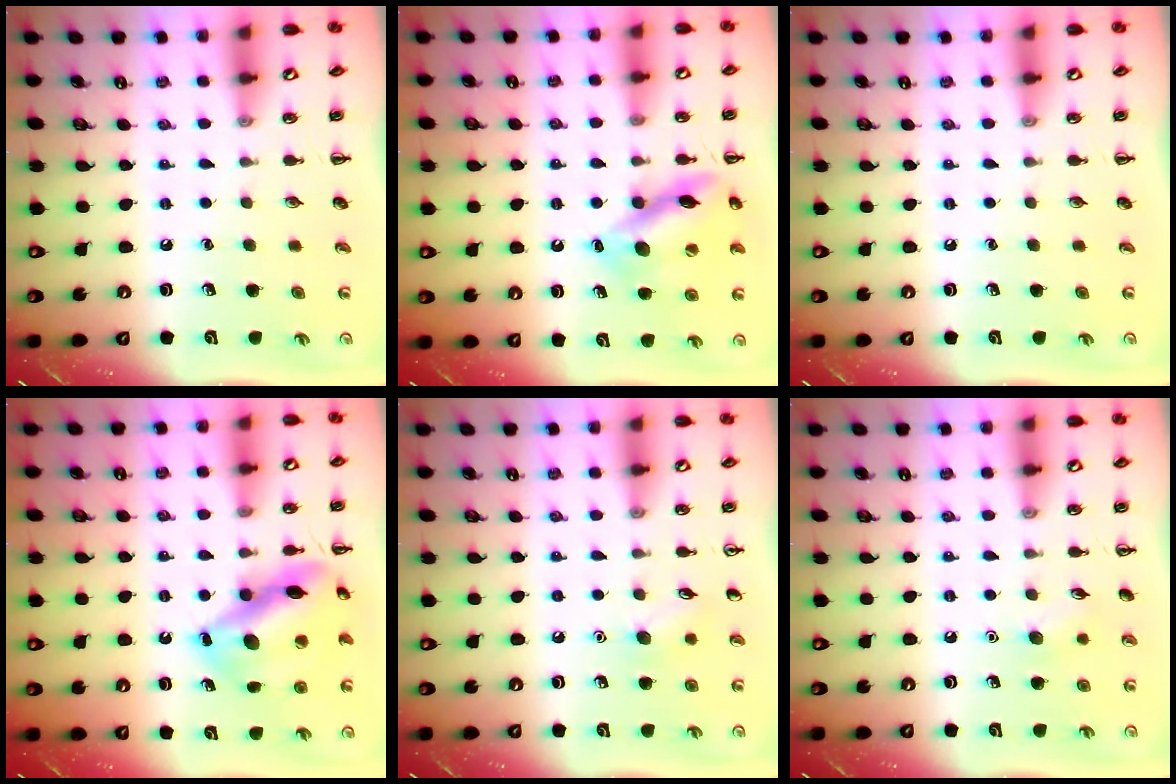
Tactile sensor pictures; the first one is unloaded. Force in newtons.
{"total": 13.0, "press": 13.0, "slide": 1.2}
{"total": 0.0}
{"total": 15.0, "press": 14.9, "slide": 1.3}
{"total": 6.5, "press": 6.2, "slide": 1.9}
{"total": 7.1, "press": 6.8, "slide": 2.0}